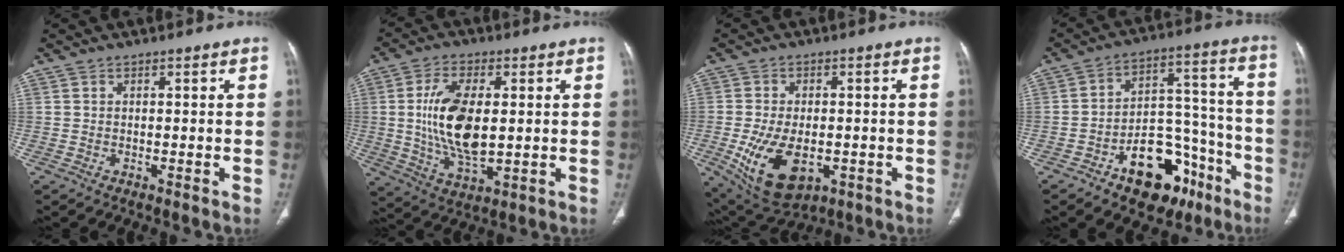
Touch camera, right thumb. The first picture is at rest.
{"total": 14.0, "force": [1.0, 6.9, 12.2], "torque": [-0.232, -0.013, 0.024]}
{"total": 13.2, "force": [-3.5, 7.7, 10.1], "torque": [-0.173, -0.001, -0.038]}
{"total": 17.1, "force": [-9.5, 9.9, 10.2], "torque": [-0.099, 0.088, -0.136]}